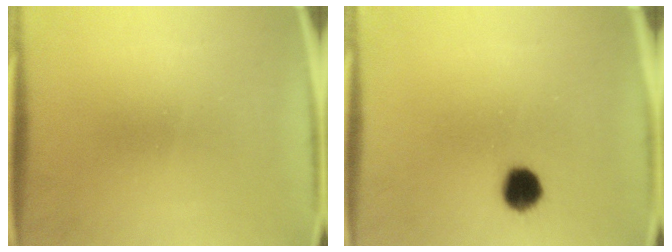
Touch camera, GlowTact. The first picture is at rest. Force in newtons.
{"total": 6.0}